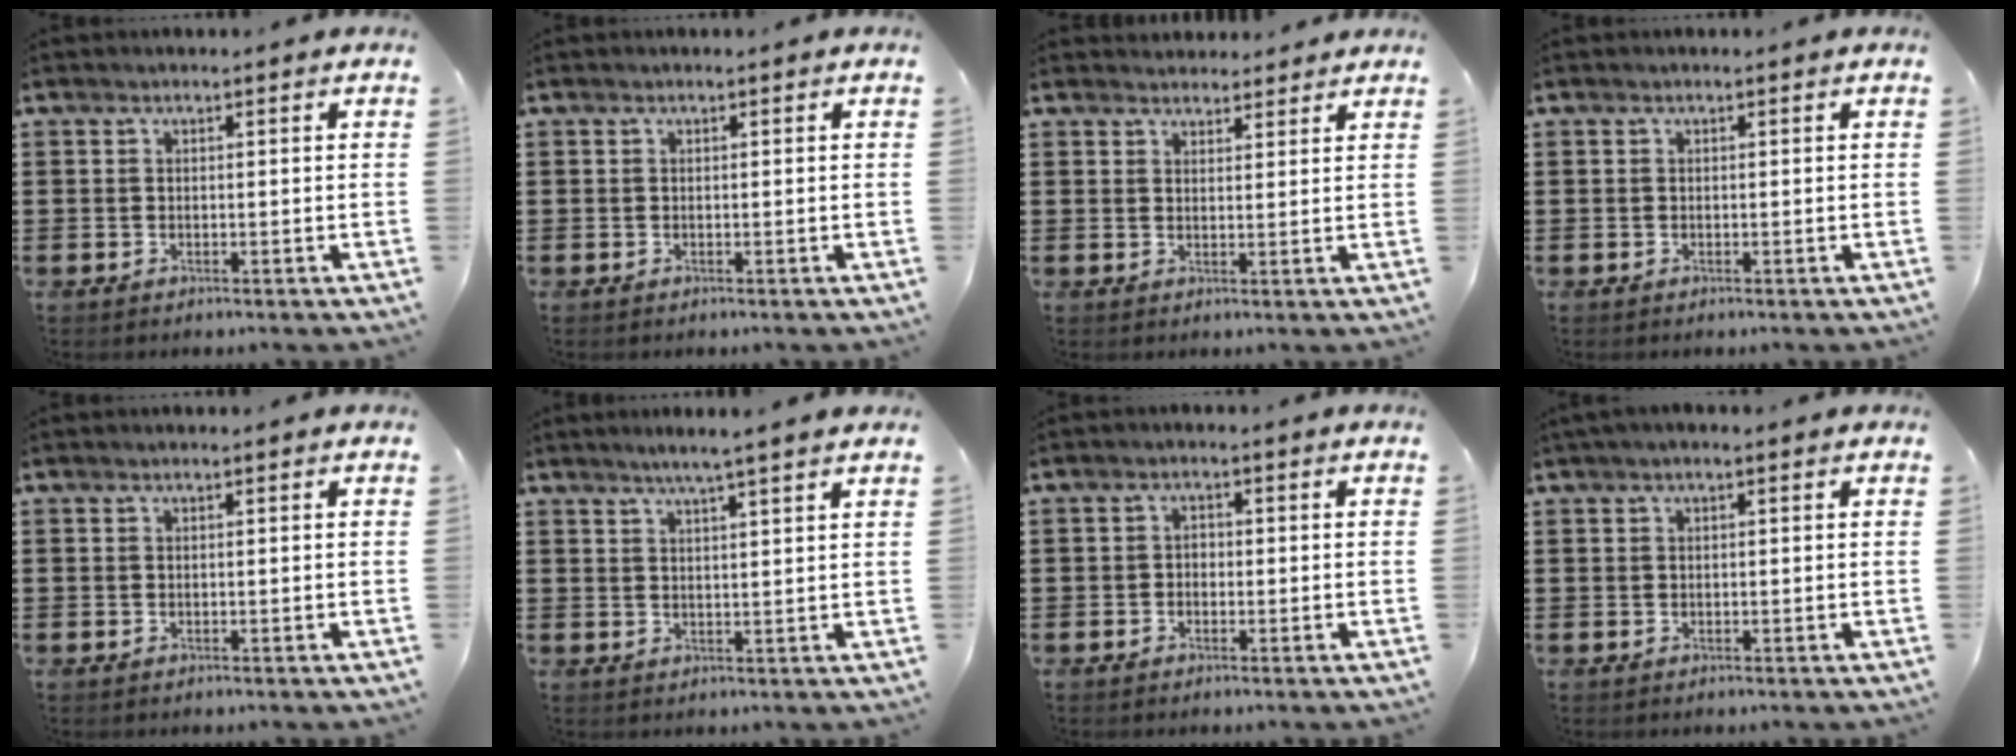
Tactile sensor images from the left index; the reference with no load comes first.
{"total": 0.0}
{"total": 2.5, "force": [2.4, 0.6, -0.3], "torque": [-0.003, -0.001, 0.046]}
{"total": 0.0}
{"total": 0.0}
{"total": 3.1, "force": [2.6, -0.8, 1.4], "torque": [-0.034, -0.006, 0.046]}
{"total": 1.2, "force": [-0.7, 0.9, 0.5], "torque": [-0.013, 0.002, -0.015]}
{"total": 0.8, "force": [0.2, 0.1, 0.8], "torque": [-0.015, 0.001, 0.004]}